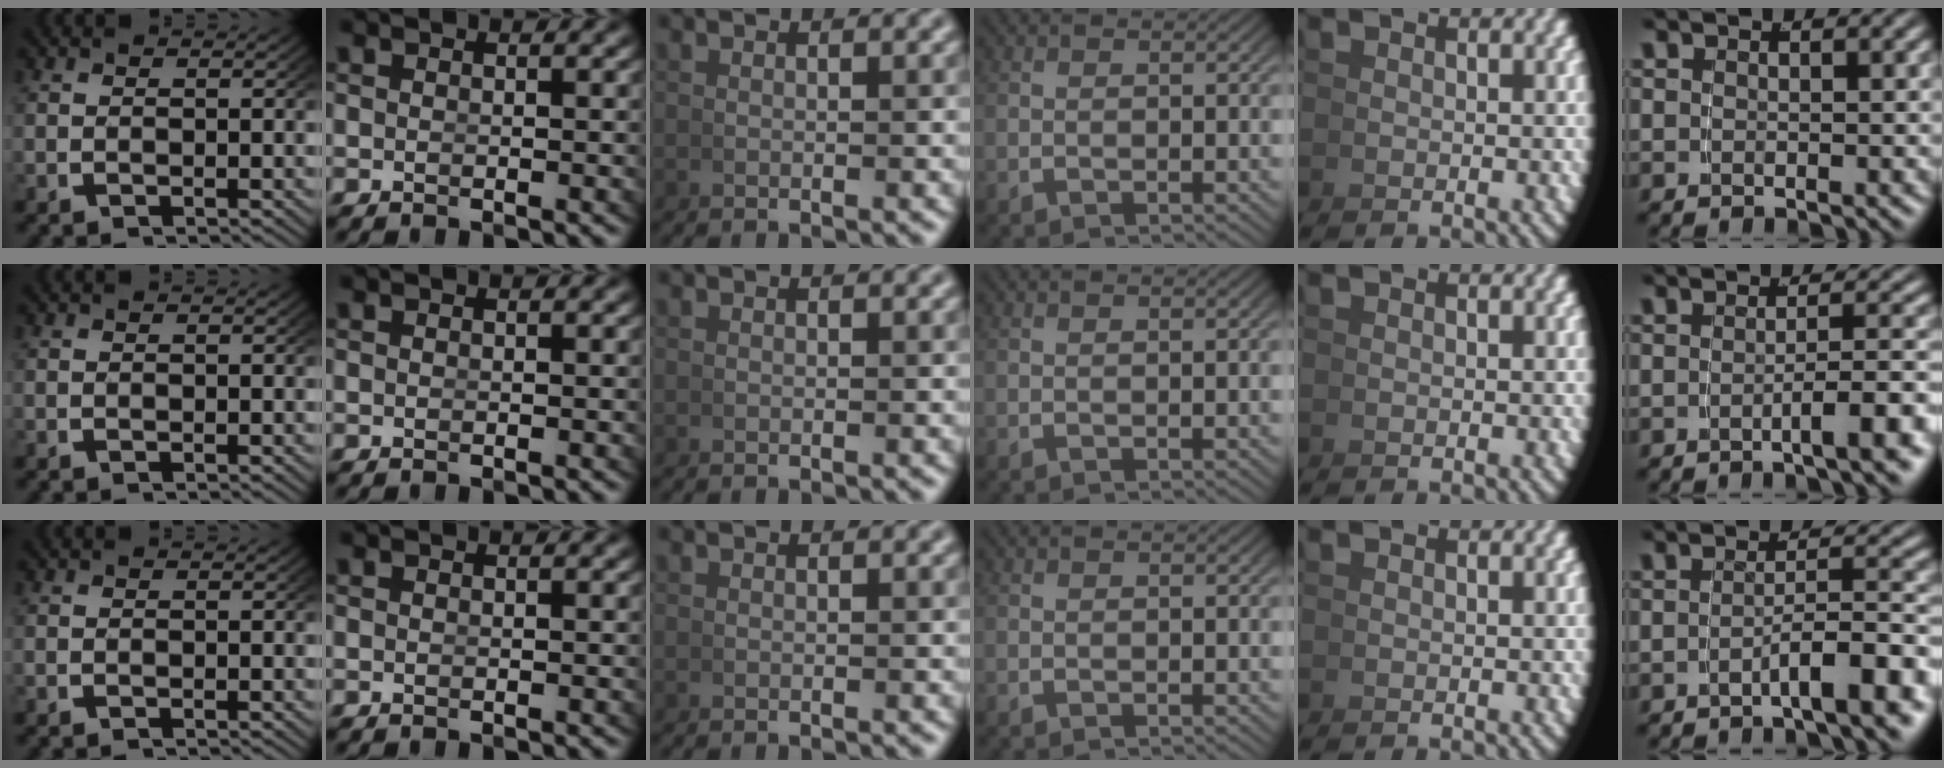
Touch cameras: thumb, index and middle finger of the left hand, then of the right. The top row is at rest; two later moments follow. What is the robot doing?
{"motion": "lift_and_place", "object": "dispenser bottle"}